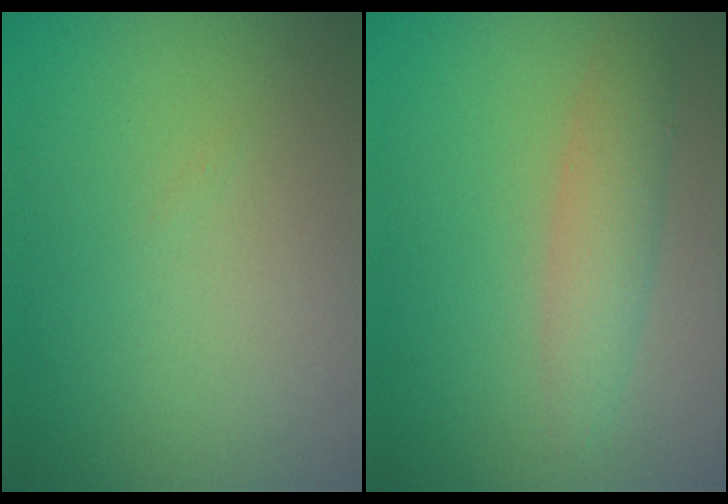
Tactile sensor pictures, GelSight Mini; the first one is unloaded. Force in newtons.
{"total": 2.9, "press": 2.9, "slide": 0.1}